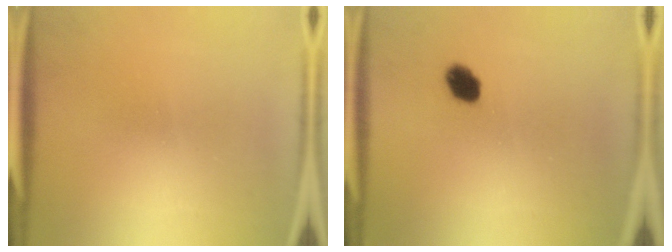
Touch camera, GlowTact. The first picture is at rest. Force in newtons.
{"total": 4.0}